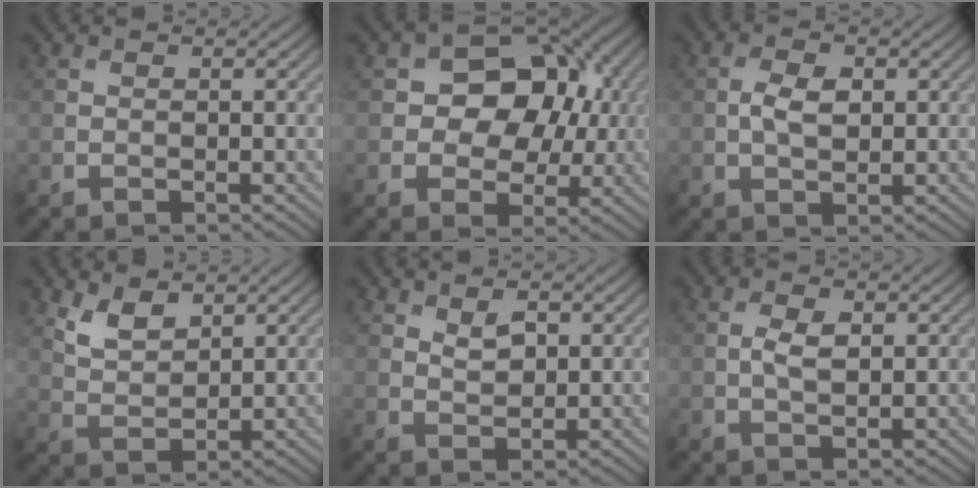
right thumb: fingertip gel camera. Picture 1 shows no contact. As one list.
[{"total": 10.5, "force": [1.4, 8.0, 6.8], "torque": [-0.098, 0.007, 0.006]}, {"total": 3.6, "force": [0.3, 2.0, 2.9], "torque": [-0.066, 0.000, 0.004]}, {"total": 4.3, "force": [2.9, 2.1, 2.5], "torque": [-0.061, -0.007, 0.063]}, {"total": 2.5, "force": [1.2, 1.3, 1.7], "torque": [-0.033, -0.004, 0.025]}, {"total": 3.0, "force": [0.3, 1.4, 2.6], "torque": [-0.056, 0.000, 0.006]}]